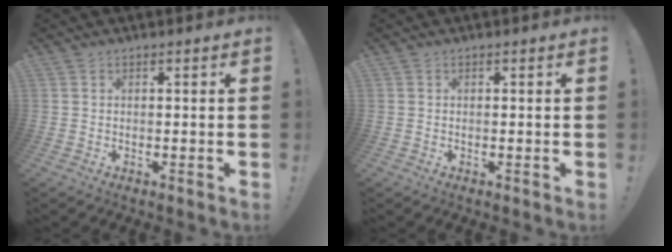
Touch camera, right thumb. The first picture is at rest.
{"total": 0.0}